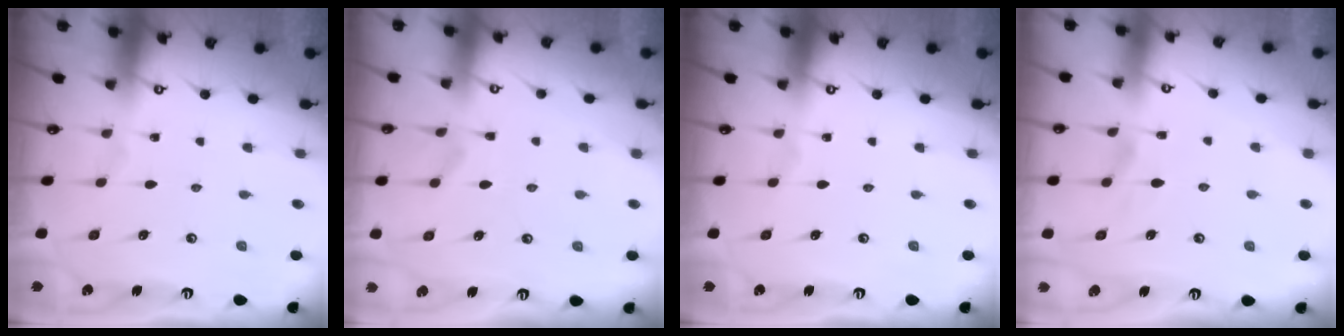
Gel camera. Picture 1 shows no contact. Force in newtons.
{"total": 1.1, "press": 0.1, "slide": 1.1}
{"total": 0.0}
{"total": 1.7, "press": 1.2, "slide": 1.2}